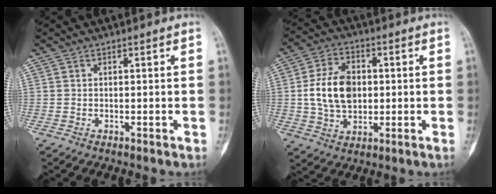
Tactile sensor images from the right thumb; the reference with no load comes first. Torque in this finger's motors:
{"motor_torque": [1.33, 1.41, 0.44, -0.36, 0.08]}